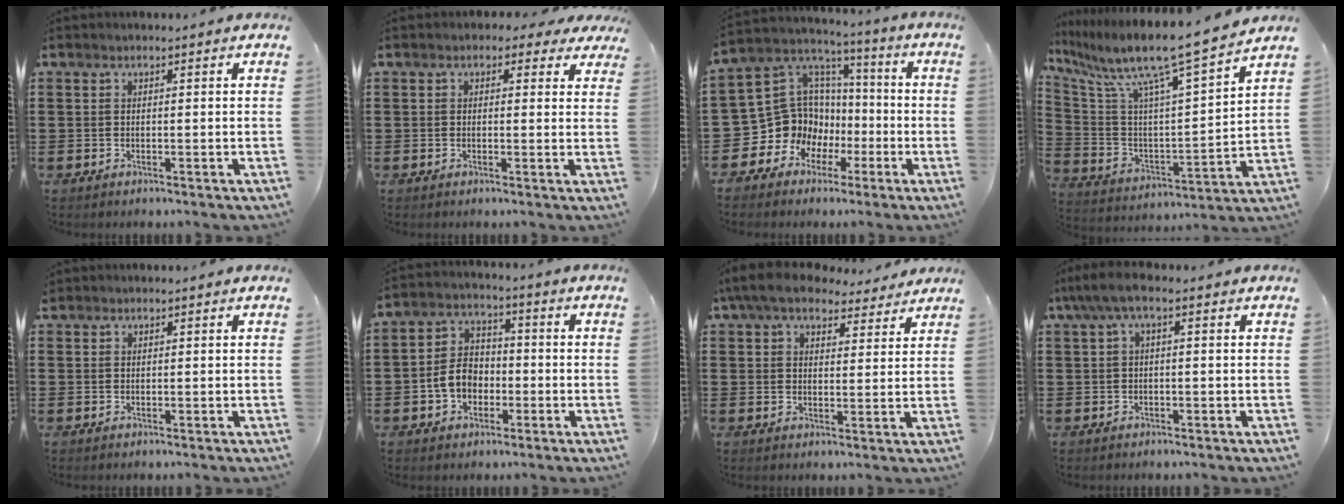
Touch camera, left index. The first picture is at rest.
{"total": 1.7, "force": [1.0, 1.2, 0.8], "torque": [-0.013, 0.005, 0.014]}
{"total": 11.0, "force": [-2.1, 10.6, 1.8], "torque": [-0.086, -0.025, -0.024]}
{"total": 11.2, "force": [9.1, 0.3, 6.5], "torque": [-0.153, -0.073, 0.143]}
{"total": 0.6, "force": [0.5, 0.3, 0.0], "torque": [-0.003, 0.001, 0.010]}
{"total": 5.9, "force": [-1.8, 4.5, 3.3], "torque": [-0.080, 0.011, -0.039]}
{"total": 7.1, "force": [6.0, 2.3, 2.8], "torque": [-0.069, -0.015, 0.110]}
{"total": 3.6, "force": [-0.1, 1.0, 3.5], "torque": [-0.077, -0.001, -0.008]}